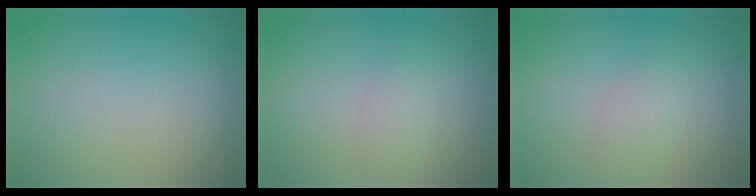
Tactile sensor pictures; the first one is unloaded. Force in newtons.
{"total": 1.6, "press": 1.6, "slide": 0.0}
{"total": 2.3, "press": 2.3, "slide": 0.1}